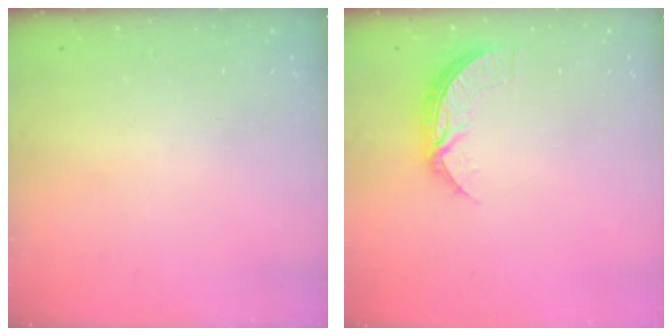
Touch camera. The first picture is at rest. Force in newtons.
{"total": 6.7, "press": 6.7, "slide": 0.2}